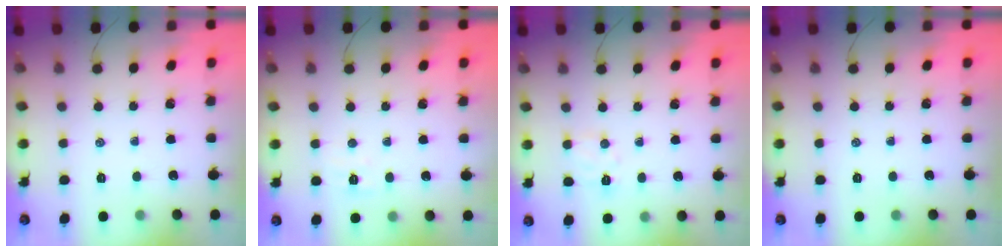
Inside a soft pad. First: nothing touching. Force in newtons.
{"total": 4.7, "press": 4.5, "slide": 1.1}
{"total": 5.5, "press": 5.4, "slide": 1.3}
{"total": 0.0}